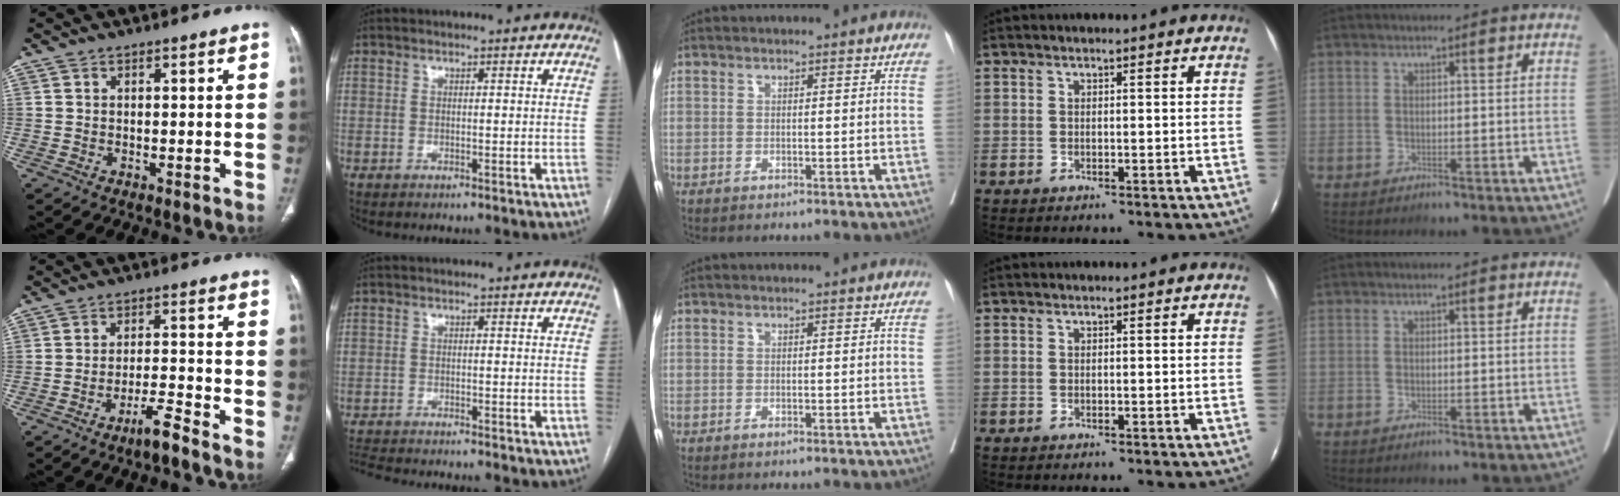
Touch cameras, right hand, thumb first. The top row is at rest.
{"thumb": {"total": 5.2, "force": [-4.1, 0.3, 3.2], "torque": [-0.062, 0.025, -0.077]}, "index": {"total": 8.6, "force": [-8.1, 0.9, 3.0], "torque": [-0.046, -0.007, -0.124]}}